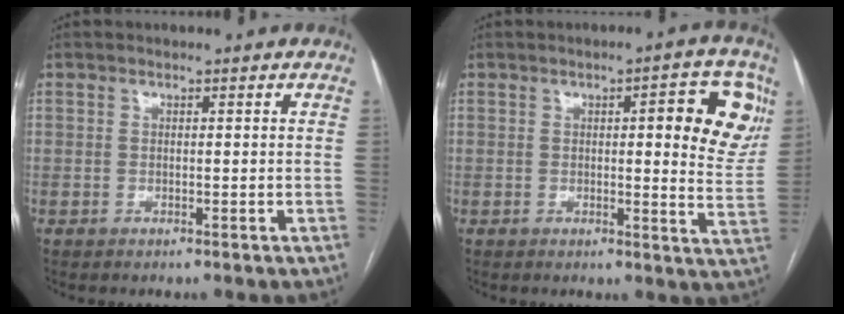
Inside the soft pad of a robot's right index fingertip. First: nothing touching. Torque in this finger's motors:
{"motor_torque": [0.25, 0.03, 0.47, 0.07]}